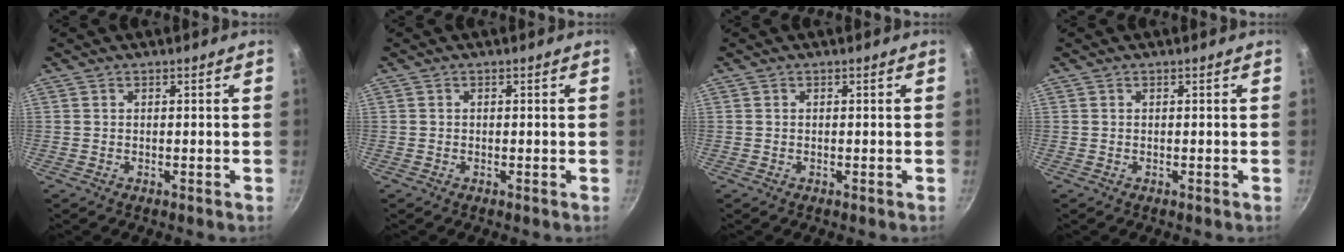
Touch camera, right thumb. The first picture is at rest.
{"total": 0.0}
{"total": 0.0}
{"total": 0.0}